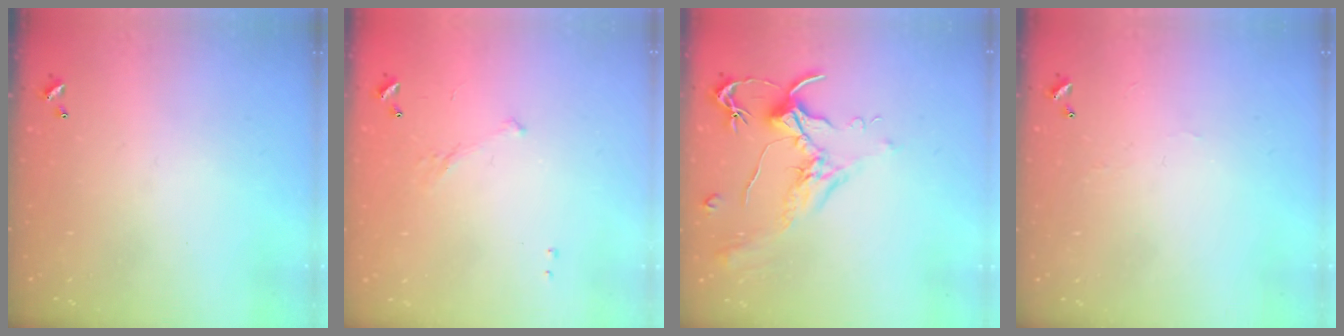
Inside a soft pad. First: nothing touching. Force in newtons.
{"total": 4.9, "press": 4.8, "slide": 0.7}
{"total": 1.9, "press": 1.9, "slide": 0.6}
{"total": 0.8, "press": 0.7, "slide": 0.5}